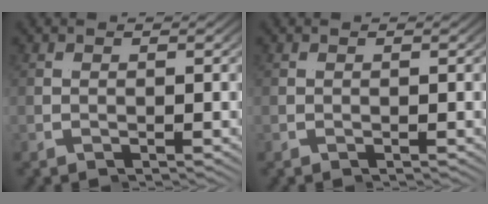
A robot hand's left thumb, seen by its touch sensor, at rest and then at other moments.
{"total": 0.0}